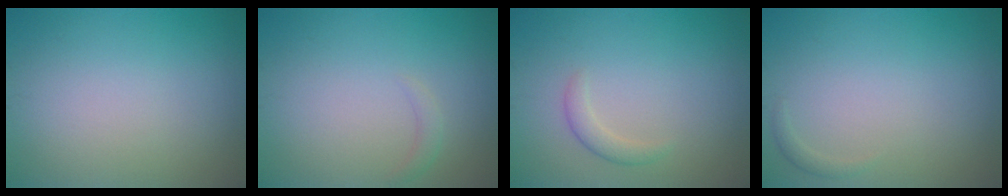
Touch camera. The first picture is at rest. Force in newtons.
{"total": 0.9, "press": 0.9, "slide": 0.2}
{"total": 1.4, "press": 1.4, "slide": 0.1}
{"total": 0.7, "press": 0.7, "slide": 0.1}